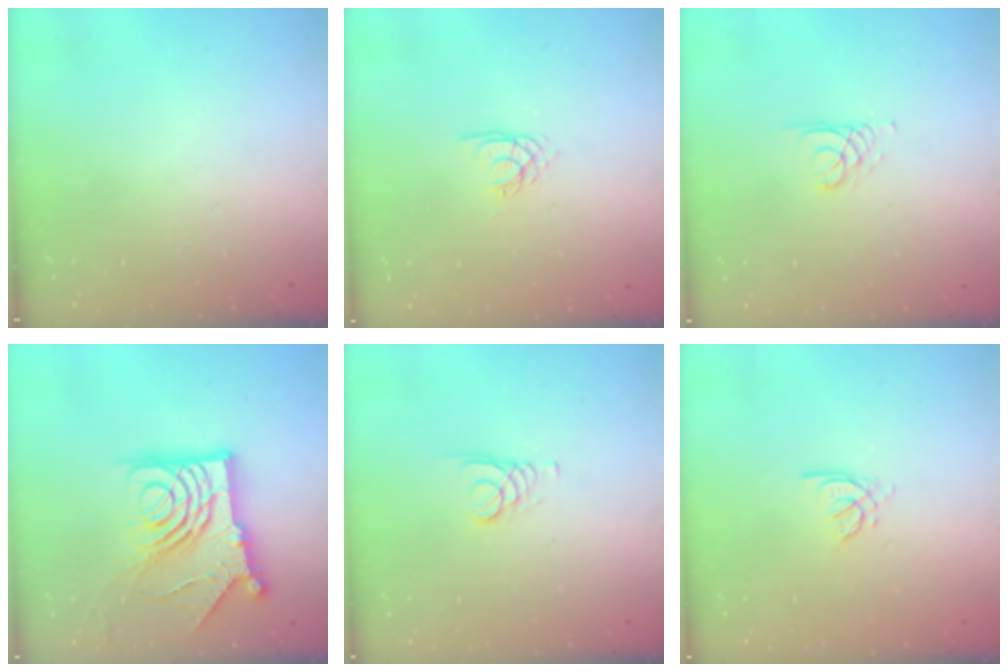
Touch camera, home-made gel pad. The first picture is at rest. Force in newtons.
{"total": 1.8, "press": 1.8, "slide": 0.2}
{"total": 2.1, "press": 2.1, "slide": 0.2}
{"total": 17.5, "press": 17.4, "slide": 1.9}
{"total": 1.6, "press": 1.6, "slide": 0.2}
{"total": 2.1, "press": 2.0, "slide": 0.6}